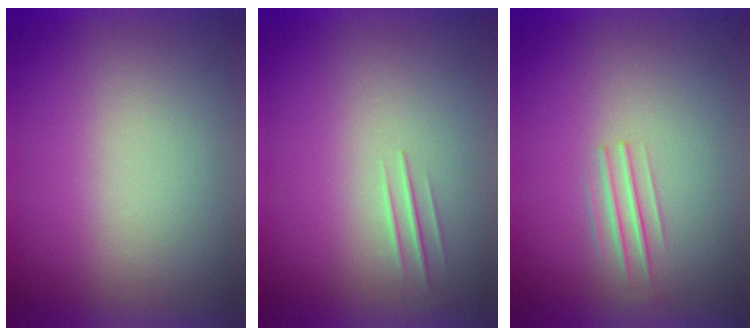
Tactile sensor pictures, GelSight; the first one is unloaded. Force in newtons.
{"total": 1.0}
{"total": 1.2}